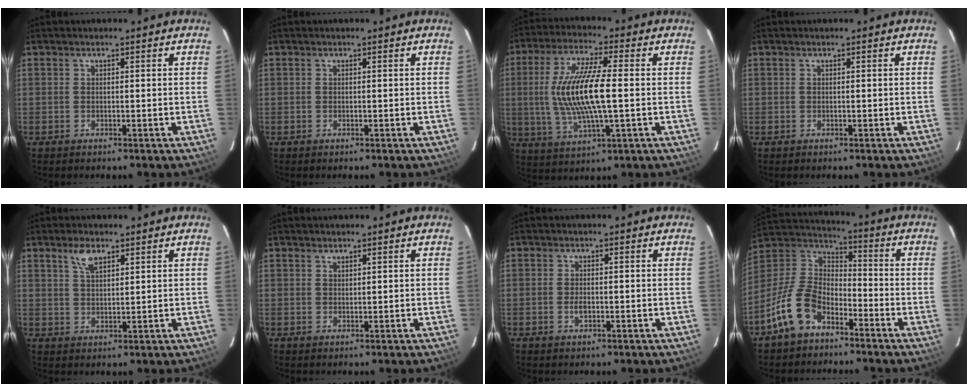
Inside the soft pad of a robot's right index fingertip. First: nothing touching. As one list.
[{"total": 0.0}, {"total": 14.5, "force": [0.0, 3.4, 14.1], "torque": [-0.280, -0.001, 0.003]}, {"total": 0.0}, {"total": 4.1, "force": [2.6, 1.7, 2.6], "torque": [-0.048, 0.005, 0.050]}, {"total": 0.8, "force": [0.7, 0.3, 0.1], "torque": [-0.003, 0.001, 0.014]}, {"total": 1.8, "force": [-0.5, 1.0, 1.4], "torque": [-0.028, 0.000, -0.008]}, {"total": 14.0, "force": [-8.1, 8.5, 7.6], "torque": [-0.173, 0.019, -0.150]}]